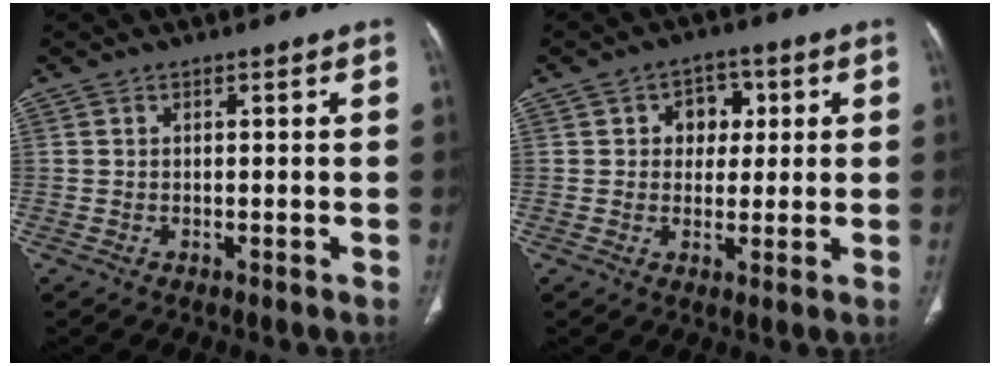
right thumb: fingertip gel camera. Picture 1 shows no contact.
{"total": 5.9, "force": [1.4, 4.7, 3.3], "torque": [-0.009, 0.002, 0.016]}